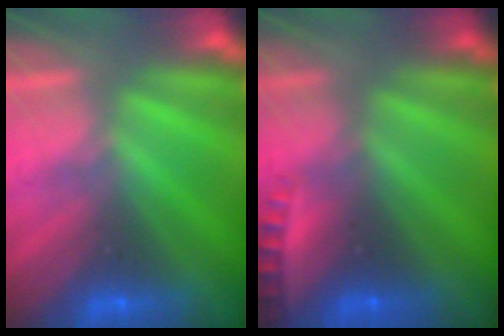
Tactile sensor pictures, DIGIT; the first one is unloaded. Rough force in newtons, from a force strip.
{"total": 2.3}